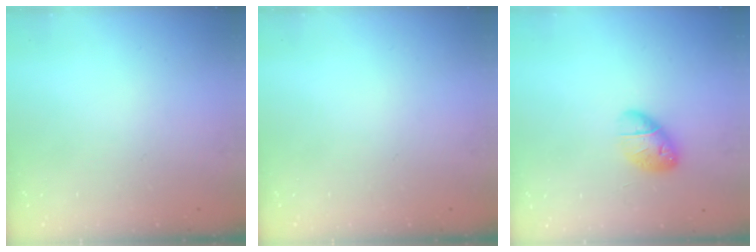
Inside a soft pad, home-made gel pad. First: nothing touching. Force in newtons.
{"total": 0.0}
{"total": 10.2, "press": 9.8, "slide": 2.5}